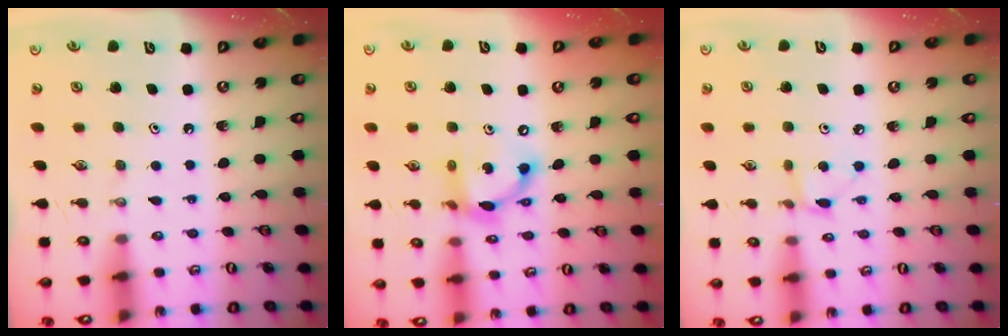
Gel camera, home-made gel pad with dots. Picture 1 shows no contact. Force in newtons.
{"total": 12.9, "press": 12.9, "slide": 0.6}
{"total": 4.2, "press": 4.1, "slide": 0.6}